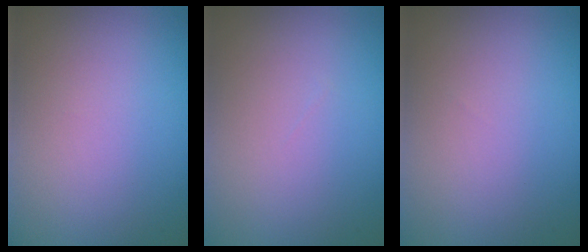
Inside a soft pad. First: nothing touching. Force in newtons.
{"total": 0.0}
{"total": 0.0}